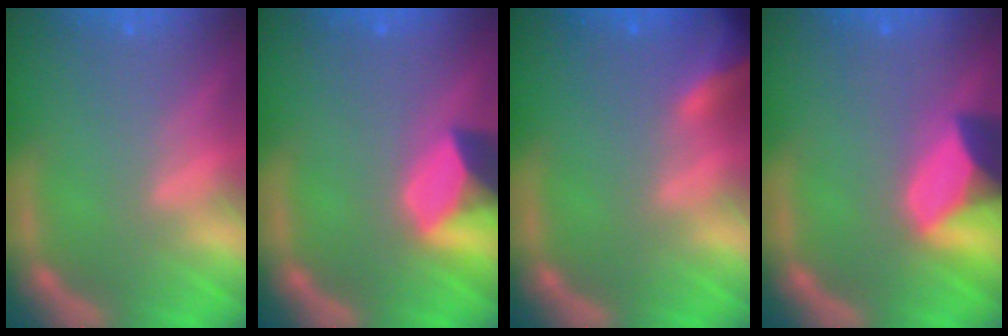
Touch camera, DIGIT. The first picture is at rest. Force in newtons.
{"total": 5.9}
{"total": 5.9}
{"total": 8.4}